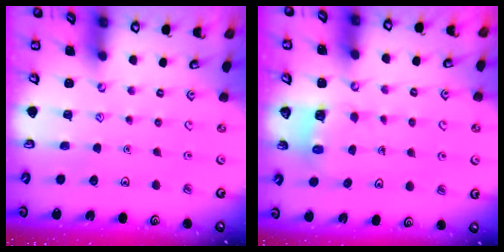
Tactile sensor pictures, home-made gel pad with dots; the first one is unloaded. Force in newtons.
{"total": 2.8, "press": 2.8, "slide": 0.2}